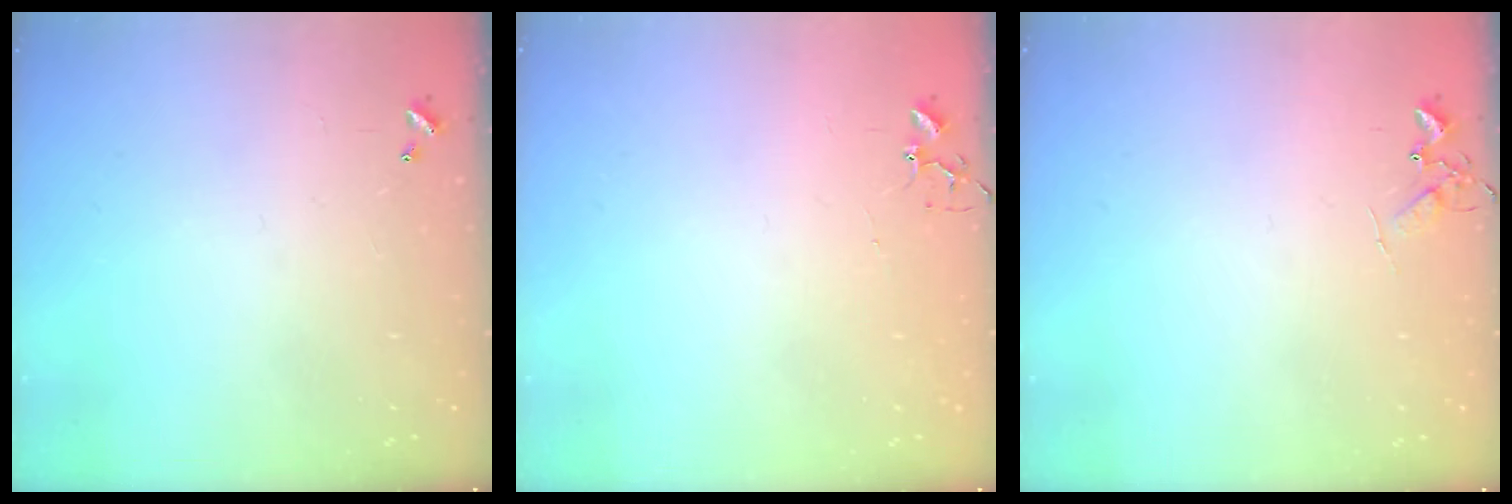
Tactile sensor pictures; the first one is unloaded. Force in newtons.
{"total": 3.9, "press": 3.8, "slide": 0.6}
{"total": 5.3, "press": 5.3, "slide": 0.6}